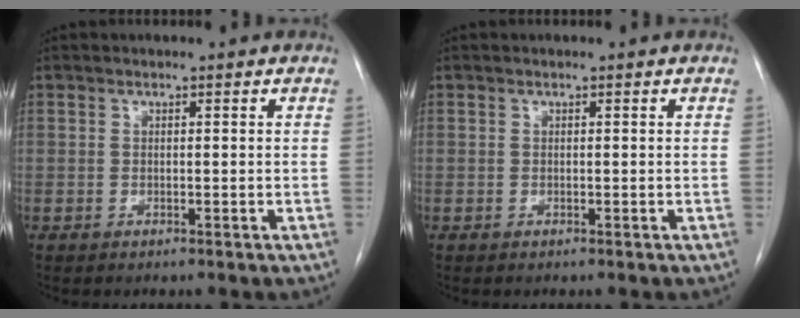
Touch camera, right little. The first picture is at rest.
{"total": 0.0}